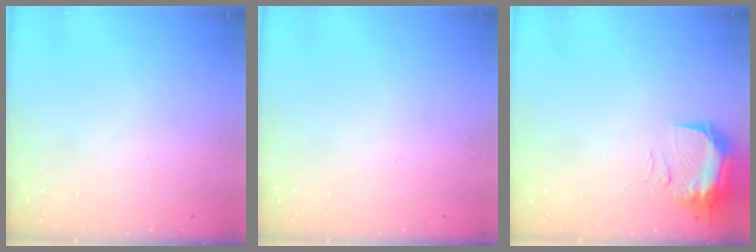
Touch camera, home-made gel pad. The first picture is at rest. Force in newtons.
{"total": 0.0}
{"total": 11.4, "press": 10.0, "slide": 5.4}